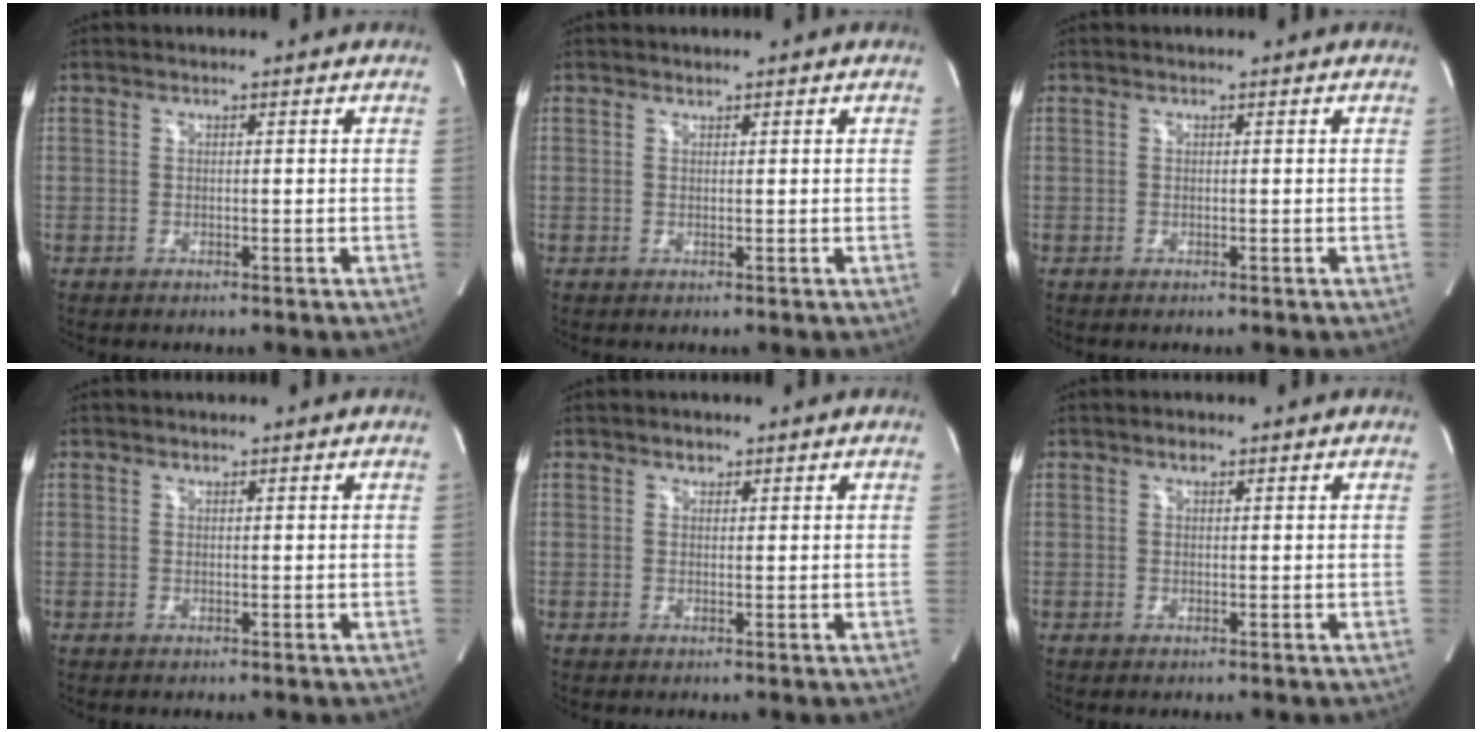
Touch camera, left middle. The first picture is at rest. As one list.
[{"total": 0.0}, {"total": 0.0}, {"total": 0.0}, {"total": 1.0, "force": [0.6, 0.7, 0.2], "torque": [-0.004, -0.001, 0.009]}, {"total": 0.8, "force": [0.5, 0.4, 0.5], "torque": [-0.009, 0.002, 0.008]}]